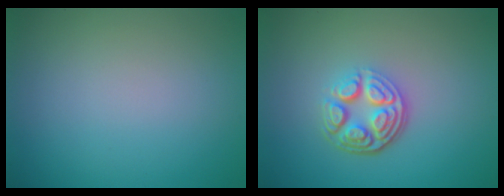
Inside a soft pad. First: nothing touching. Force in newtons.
{"total": 4.6, "press": 3.3, "slide": 3.2}